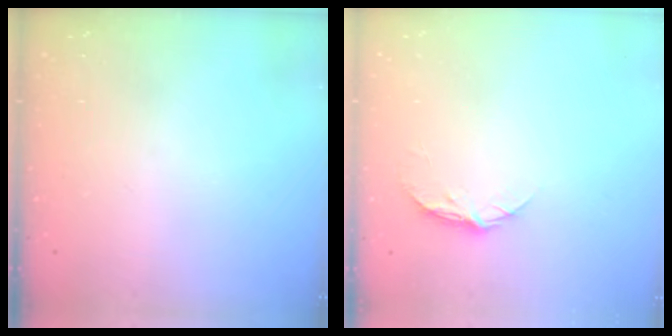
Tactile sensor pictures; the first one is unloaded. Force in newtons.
{"total": 6.7, "press": 6.7, "slide": 0.8}